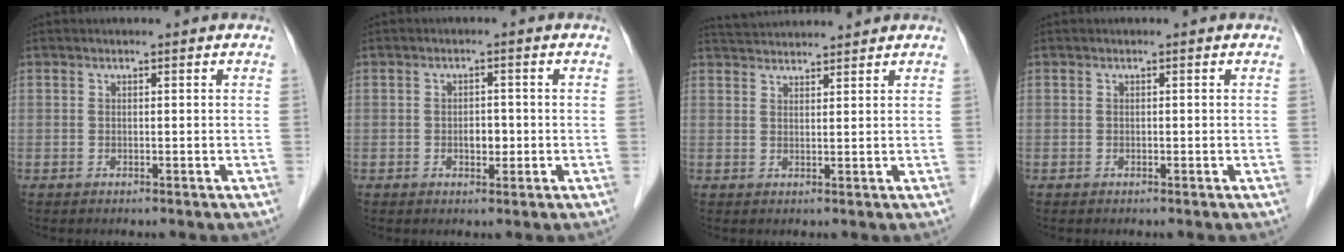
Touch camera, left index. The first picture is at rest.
{"total": 2.4, "force": [-0.6, 1.5, 1.8], "torque": [-0.026, 0.003, -0.006]}
{"total": 6.1, "force": [6.0, 0.0, 1.2], "torque": [-0.026, 0.037, 0.096]}
{"total": 0.0}